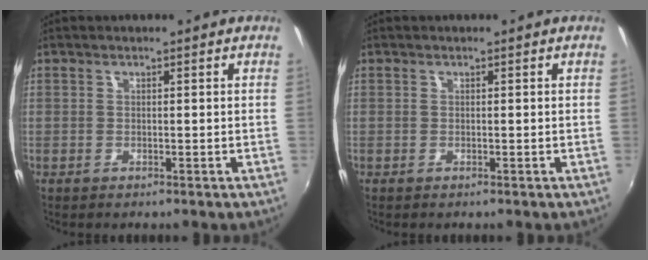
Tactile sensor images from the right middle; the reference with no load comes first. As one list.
[{"total": 0.0}]